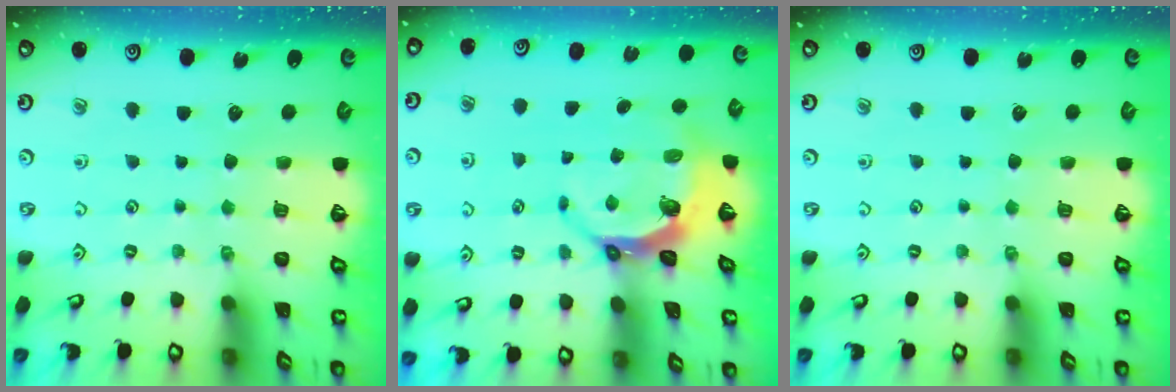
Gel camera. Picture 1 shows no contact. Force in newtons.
{"total": 6.7, "press": 5.3, "slide": 4.2}
{"total": 0.0}